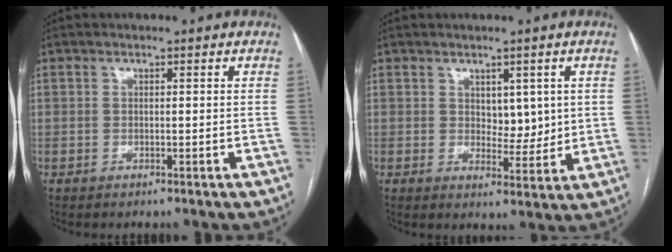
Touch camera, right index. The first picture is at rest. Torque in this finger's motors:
{"motor_torque": [0.00, 0.00, -0.03, -0.01]}